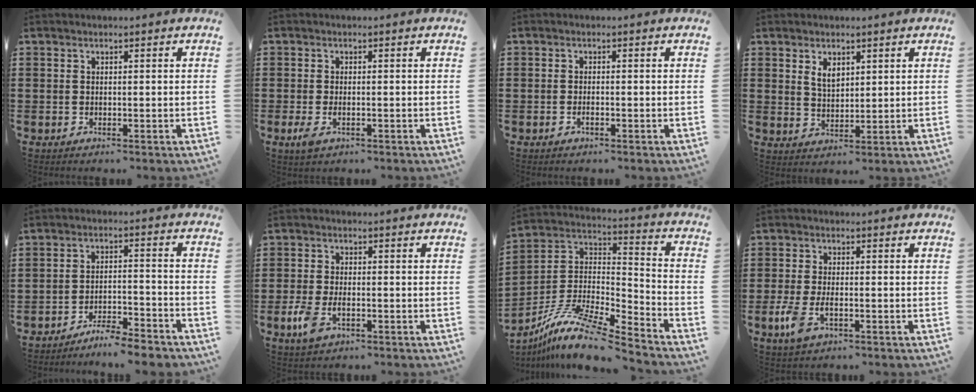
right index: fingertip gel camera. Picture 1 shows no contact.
{"total": 1.7, "force": [-0.7, 0.7, 1.4], "torque": [-0.031, -0.005, -0.014]}
{"total": 0.8, "force": [-0.5, 0.1, 0.6], "torque": [-0.012, -0.004, -0.009]}
{"total": 3.2, "force": [1.8, 1.8, 1.9], "torque": [-0.035, 0.002, 0.032]}
{"total": 4.9, "force": [-4.7, -0.1, 1.2], "torque": [-0.024, 0.001, -0.095]}
{"total": 4.0, "force": [-1.6, 2.1, 3.0], "torque": [-0.078, -0.008, -0.035]}
{"total": 11.7, "force": [-9.3, 1.8, 7.0], "torque": [-0.145, 0.012, -0.186]}
{"total": 4.1, "force": [-1.8, 1.8, 3.3], "torque": [-0.082, -0.008, -0.037]}